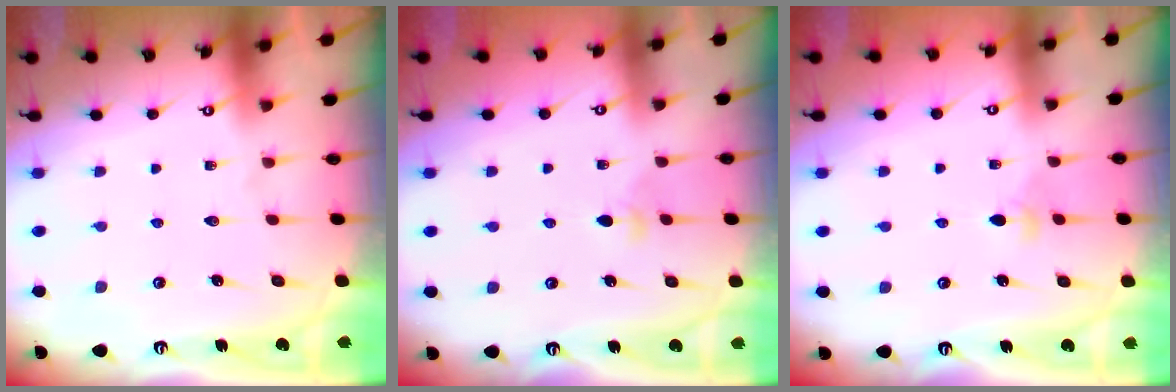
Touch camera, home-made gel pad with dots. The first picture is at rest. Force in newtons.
{"total": 2.5, "press": 2.4, "slide": 0.6}
{"total": 2.8, "press": 2.7, "slide": 0.8}